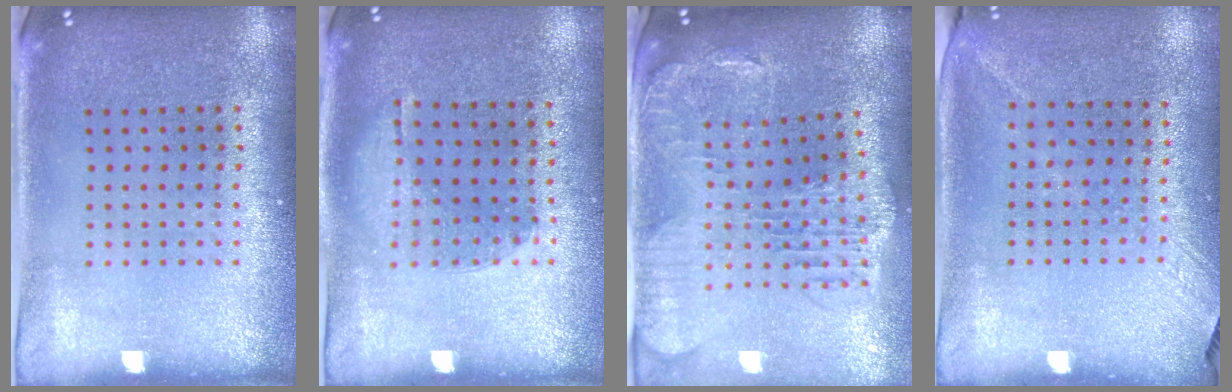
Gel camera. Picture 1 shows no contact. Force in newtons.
{"total": 1.1, "press": 0.8, "slide": 0.8}
{"total": 1.9, "press": 1.8, "slide": 0.7}
{"total": 1.2, "press": 0.9, "slide": 0.9}